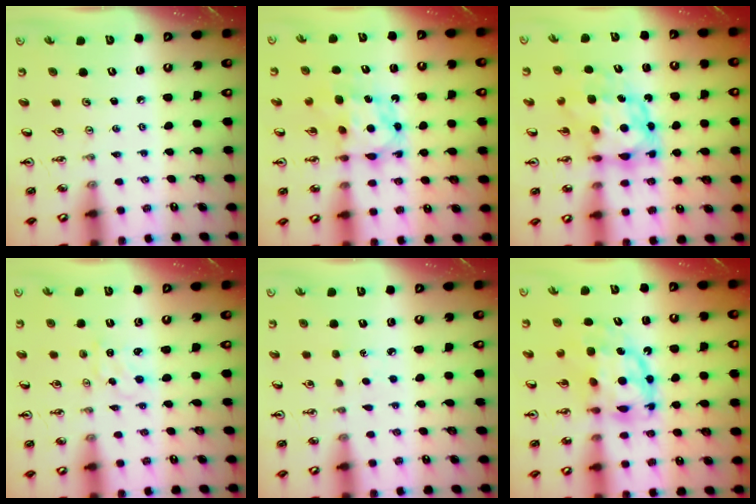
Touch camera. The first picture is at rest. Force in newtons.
{"total": 6.5, "press": 6.5, "slide": 0.5}
{"total": 8.0, "press": 8.0, "slide": 0.7}
{"total": 0.8, "press": 0.7, "slide": 0.2}
{"total": 2.9, "press": 2.9, "slide": 0.4}
{"total": 11.2, "press": 11.2, "slide": 0.8}